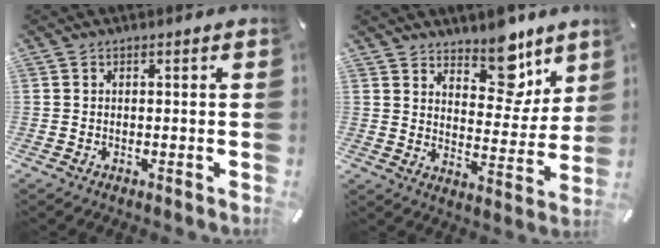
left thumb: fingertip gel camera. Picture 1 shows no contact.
{"total": 12.2, "force": [9.6, 5.9, 4.6], "torque": [-0.040, -0.083, 0.169]}